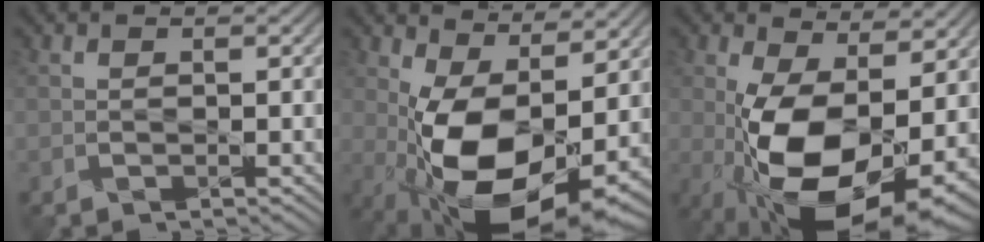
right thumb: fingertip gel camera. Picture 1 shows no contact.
{"total": 13.6, "force": [-0.9, 6.5, 11.9], "torque": [-0.218, -0.010, -0.011]}
{"total": 14.3, "force": [-2.4, 6.9, 12.3], "torque": [-0.232, -0.012, -0.037]}